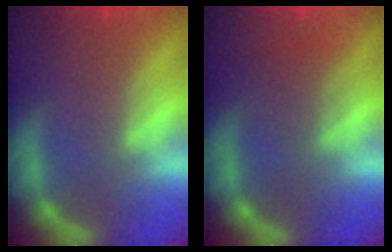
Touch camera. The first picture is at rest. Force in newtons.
{"total": 2.0}